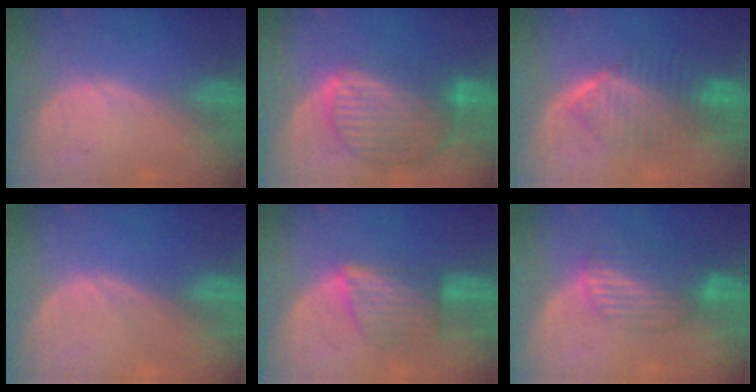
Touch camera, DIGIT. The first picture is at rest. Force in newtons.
{"total": 10.4, "press": 8.9, "slide": 5.4}
{"total": 6.5, "press": 6.5, "slide": 0.6}
{"total": 0.0}
{"total": 6.1, "press": 6.1, "slide": 0.3}
{"total": 6.9, "press": 6.0, "slide": 3.5}